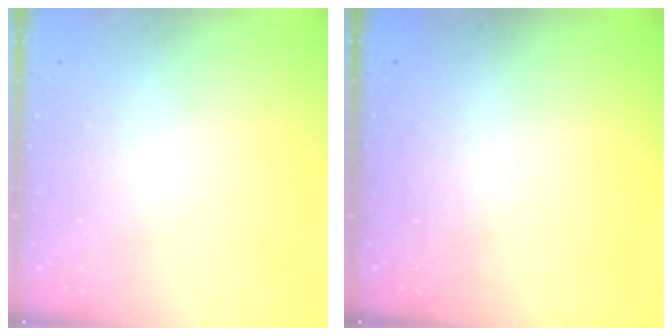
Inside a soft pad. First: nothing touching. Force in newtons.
{"total": 0.0}